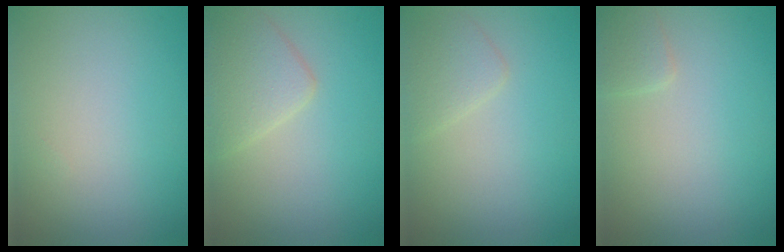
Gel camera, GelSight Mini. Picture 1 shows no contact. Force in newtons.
{"total": 3.4, "press": 3.4, "slide": 0.4}
{"total": 2.0, "press": 2.0, "slide": 0.0}
{"total": 1.3, "press": 1.3, "slide": 0.1}